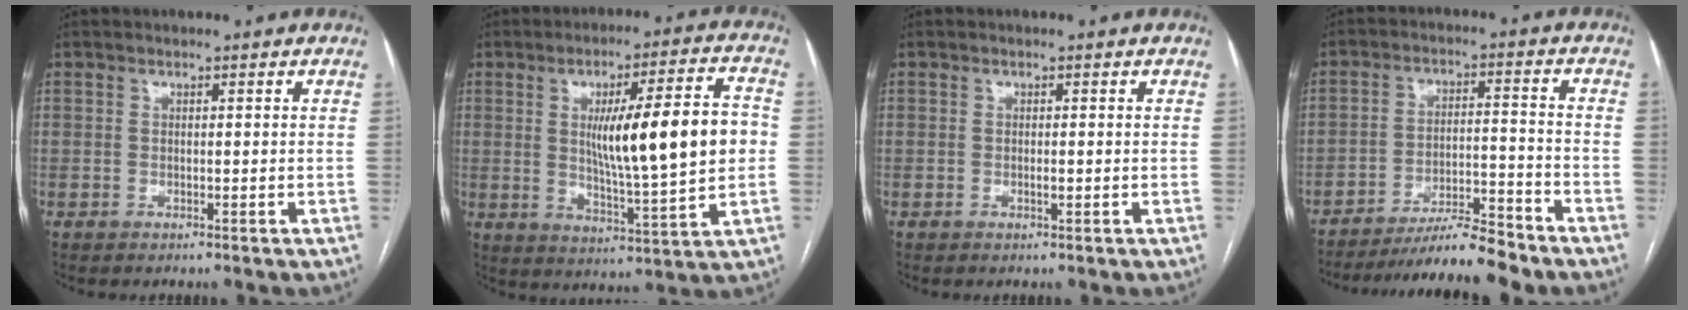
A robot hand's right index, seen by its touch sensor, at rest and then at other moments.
{"total": 16.6, "force": [1.3, 1.6, 16.5], "torque": [-0.259, 0.006, 0.023]}
{"total": 0.8, "force": [-0.2, 0.2, 0.8], "torque": [-0.014, -0.001, -0.002]}
{"total": 10.0, "force": [-9.0, -0.2, 4.3], "torque": [-0.060, -0.002, -0.154]}